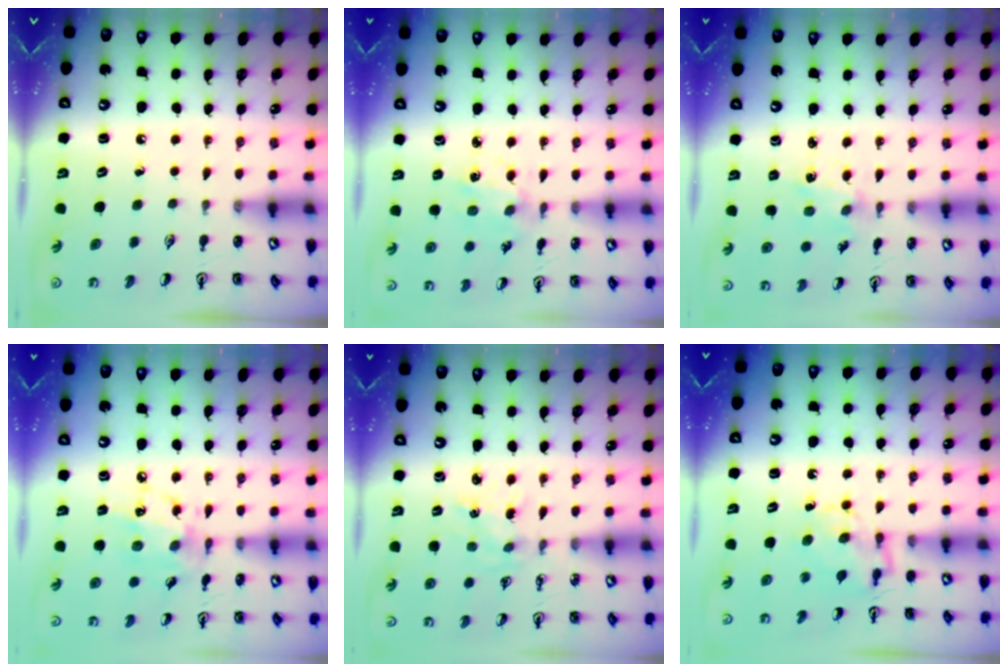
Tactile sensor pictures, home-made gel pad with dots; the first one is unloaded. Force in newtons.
{"total": 1.7, "press": 1.6, "slide": 0.1}
{"total": 1.1, "press": 1.1, "slide": 0.3}
{"total": 10.8, "press": 10.8, "slide": 0.7}
{"total": 0.0}
{"total": 6.4, "press": 6.4, "slide": 0.7}